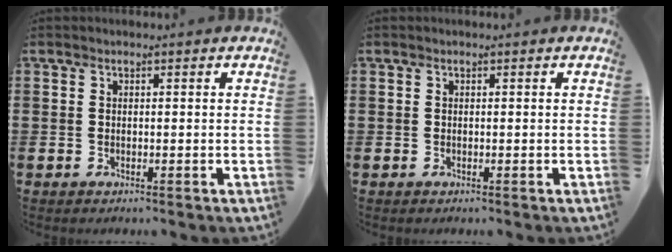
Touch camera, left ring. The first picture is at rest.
{"total": 0.0}